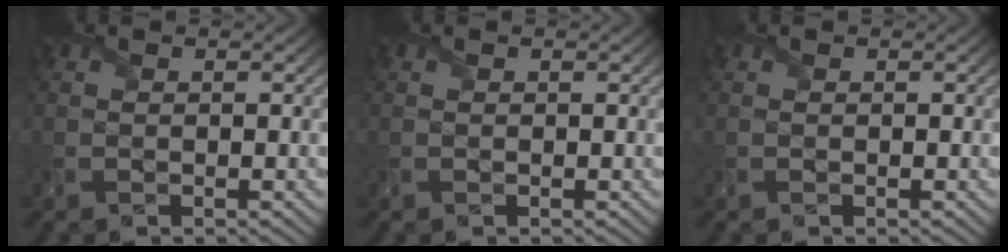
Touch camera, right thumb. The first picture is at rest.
{"total": 0.0}
{"total": 0.0}